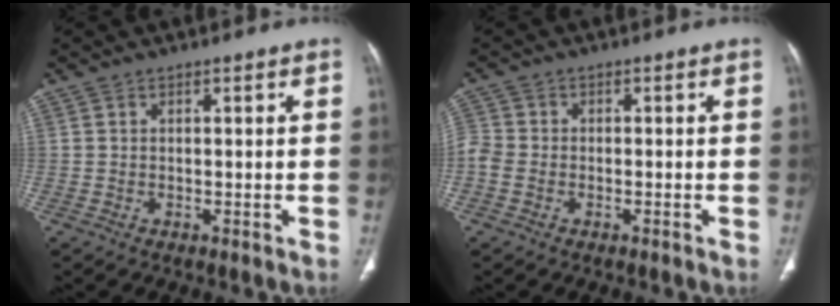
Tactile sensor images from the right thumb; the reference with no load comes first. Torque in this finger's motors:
{"motor_torque": [0.85, 0.65, 1.05, 0.14, 0.12]}